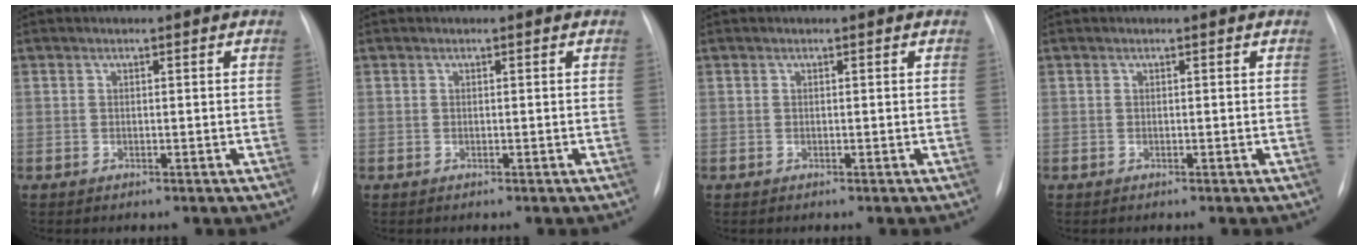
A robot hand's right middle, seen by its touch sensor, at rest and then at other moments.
{"total": 0.0}
{"total": 0.0}
{"total": 0.0}